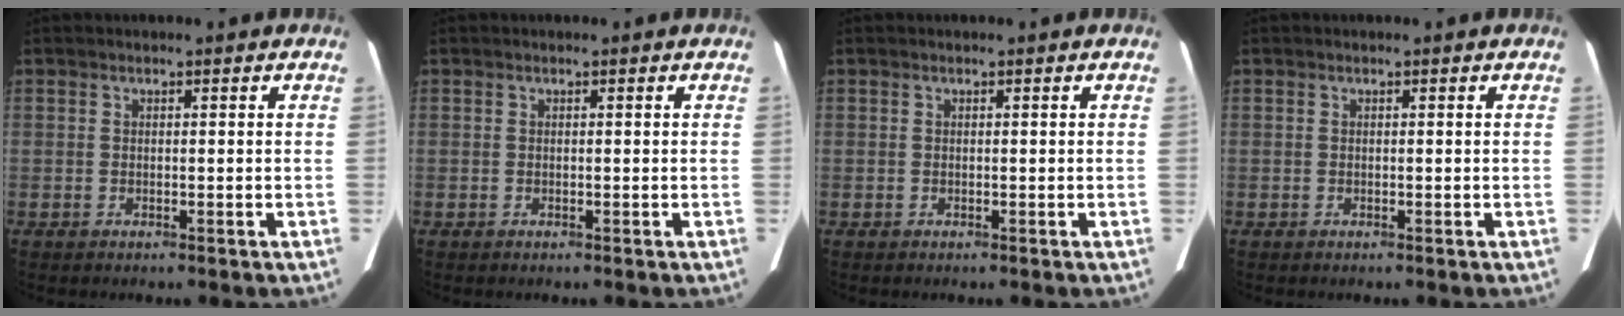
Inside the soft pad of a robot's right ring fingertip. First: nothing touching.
{"total": 0.0}
{"total": 0.0}
{"total": 0.0}